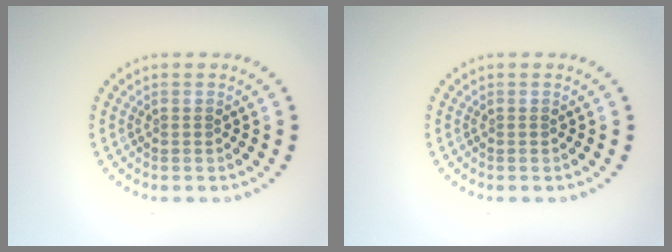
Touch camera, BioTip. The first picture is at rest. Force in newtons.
{"total": 0.0}